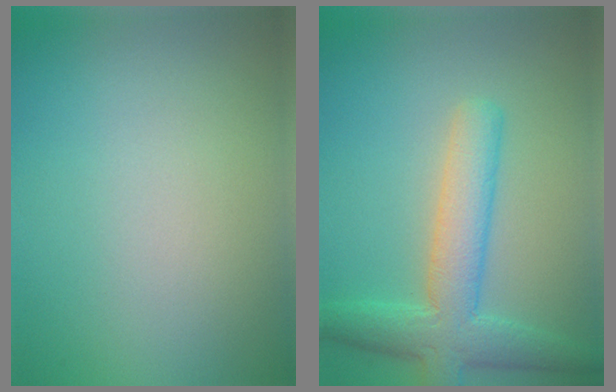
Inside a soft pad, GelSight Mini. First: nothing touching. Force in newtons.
{"total": 5.6, "press": 5.6, "slide": 0.2}